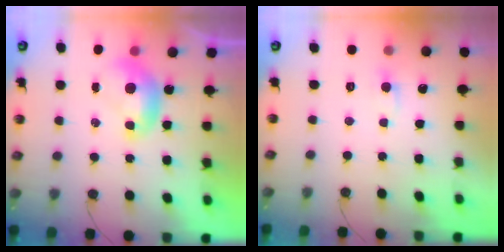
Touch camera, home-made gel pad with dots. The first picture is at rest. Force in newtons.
{"total": 1.8, "press": 1.7, "slide": 0.5}